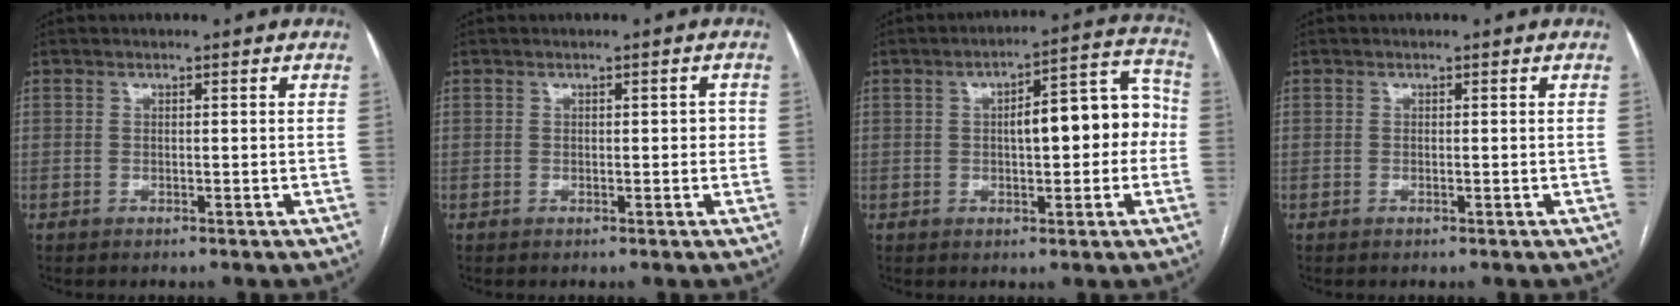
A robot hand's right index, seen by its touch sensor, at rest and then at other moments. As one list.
[{"total": 1.5, "force": [0.0, 0.9, 1.3], "torque": [-0.011, 0.010, -0.001]}, {"total": 11.0, "force": [0.1, 3.7, 10.4], "torque": [-0.134, 0.047, 0.005]}, {"total": 0.0}]